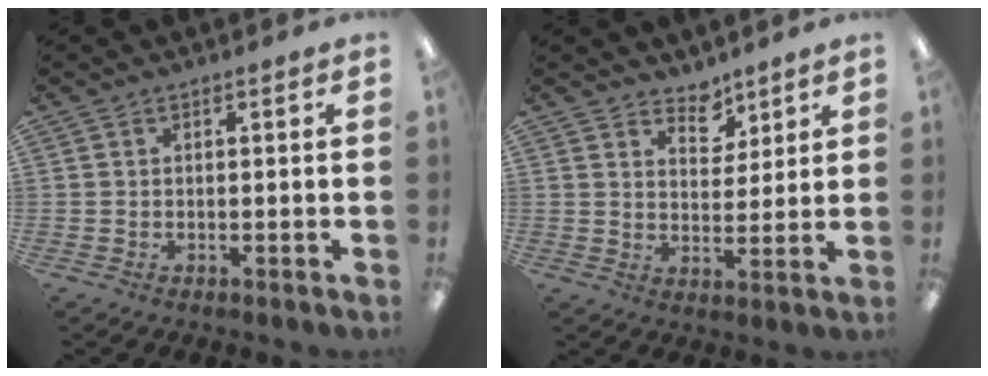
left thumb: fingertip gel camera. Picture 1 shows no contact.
{"total": 5.7, "force": [4.8, 3.0, 0.7], "torque": [-0.001, -0.032, 0.084]}